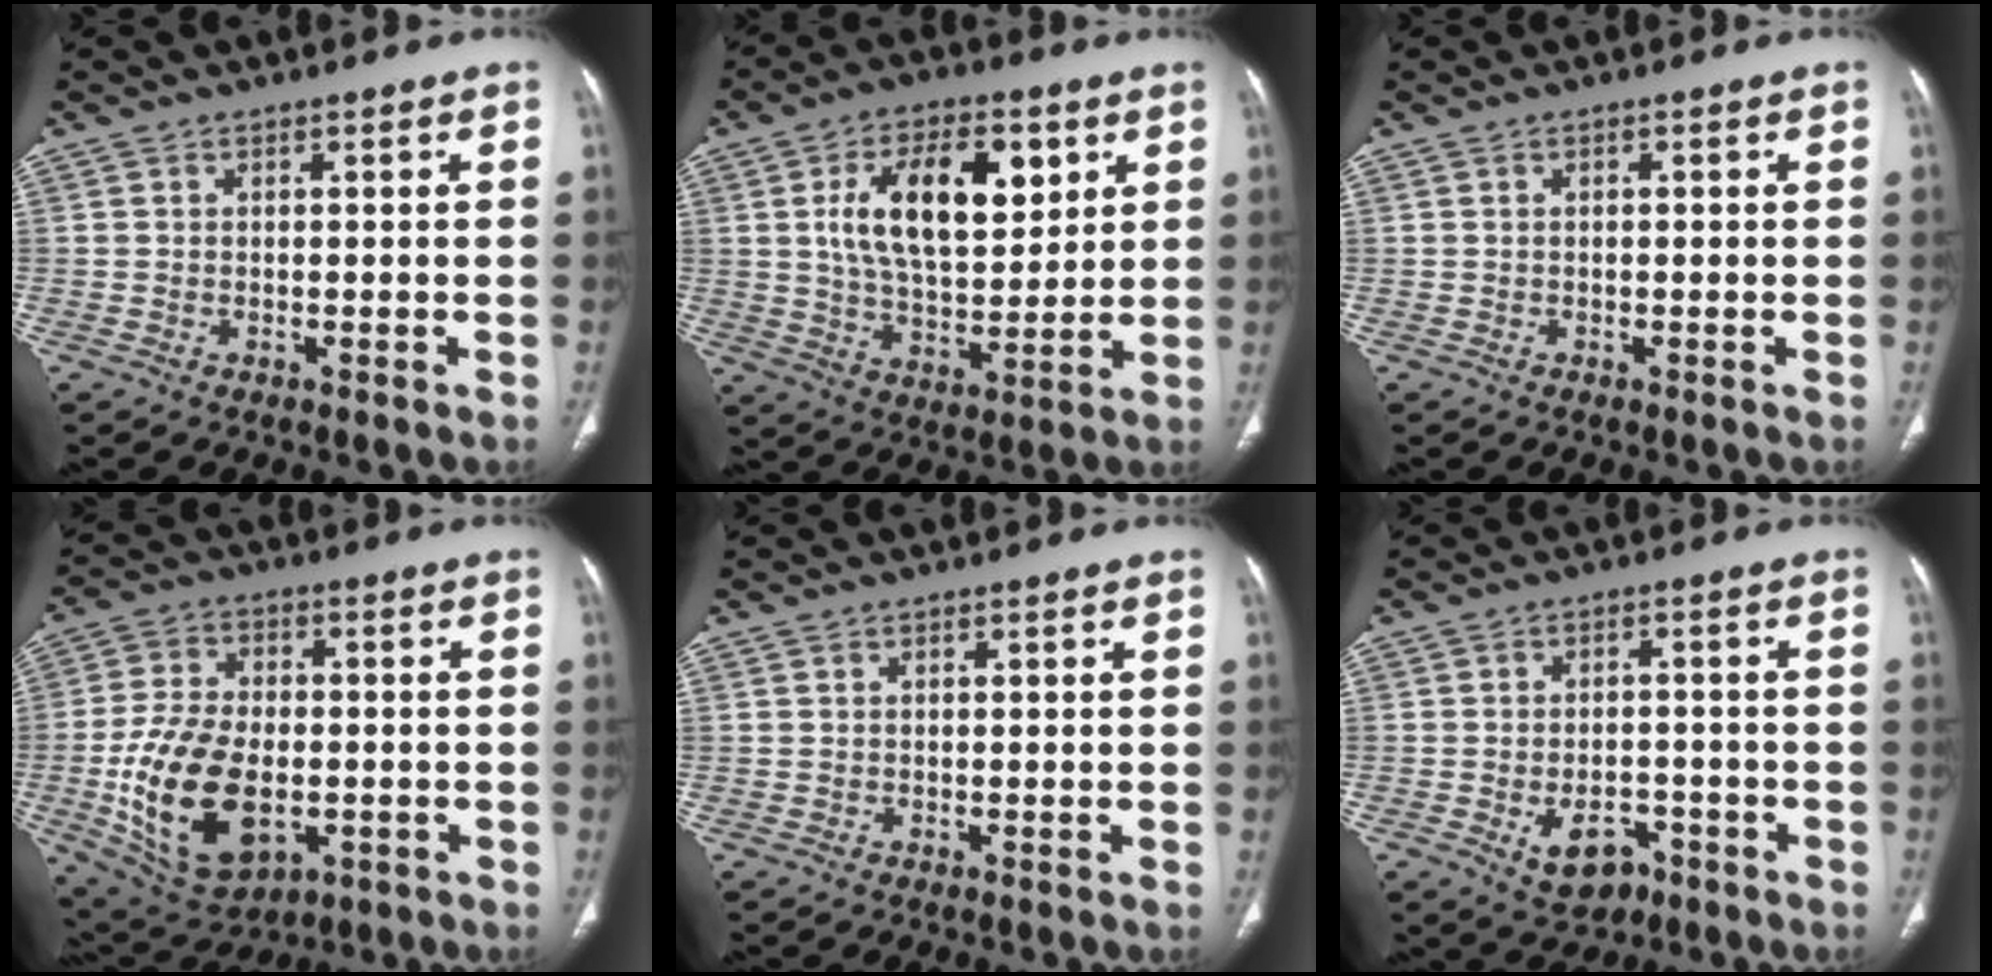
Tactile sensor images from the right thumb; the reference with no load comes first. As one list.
[{"total": 16.8, "force": [5.2, 8.8, 13.4], "torque": [-0.195, -0.016, 0.094]}, {"total": 0.0}, {"total": 18.2, "force": [-4.0, 10.9, 14.0], "torque": [-0.247, 0.003, -0.052]}, {"total": 0.0}, {"total": 6.8, "force": [-3.2, 4.4, 4.0], "torque": [-0.048, 0.021, -0.041]}]